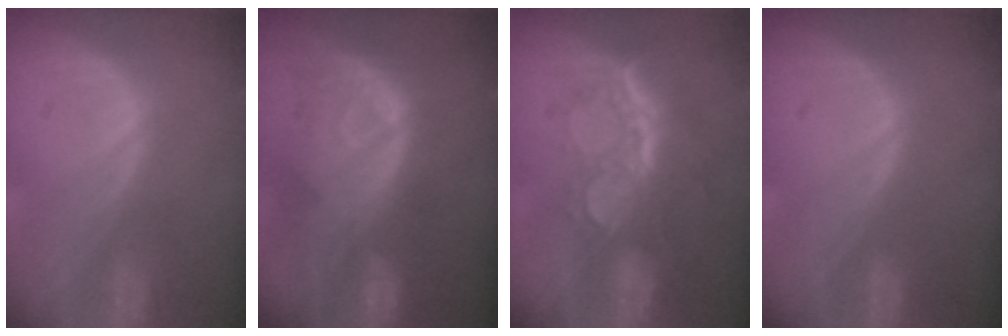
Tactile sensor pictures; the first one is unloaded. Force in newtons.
{"total": 10.7, "press": 9.5, "slide": 4.9}
{"total": 9.2, "press": 7.7, "slide": 5.0}
{"total": 0.0}